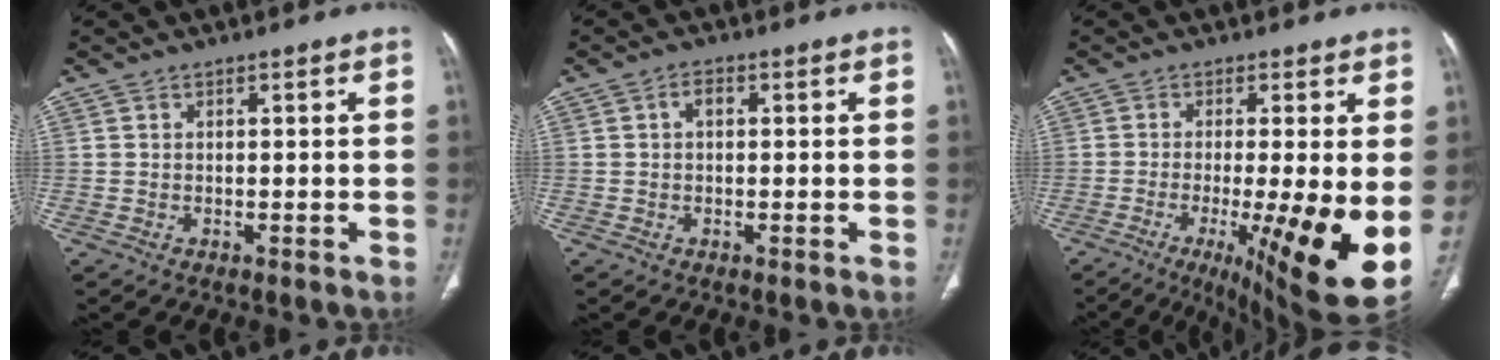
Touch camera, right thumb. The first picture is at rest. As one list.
[{"total": 2.1, "force": [0.4, 1.3, 1.5], "torque": [-0.021, 0.005, 0.003]}, {"total": 15.8, "force": [-3.0, 2.5, 15.3], "torque": [-0.195, -0.023, -0.031]}]